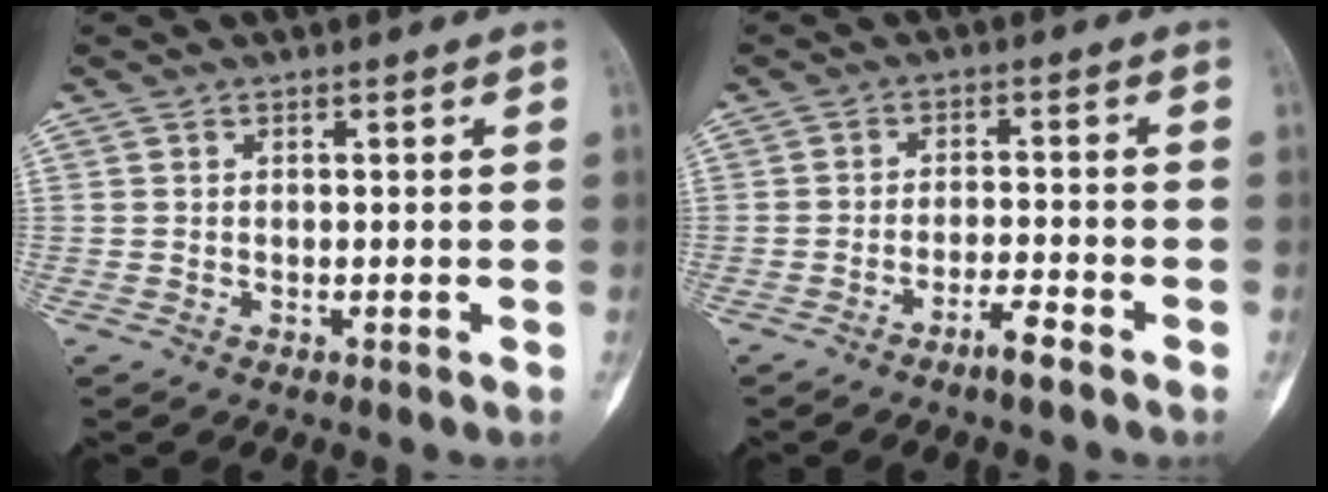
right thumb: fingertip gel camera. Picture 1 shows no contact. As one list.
[{"total": 3.6, "force": [-2.7, 0.3, 2.4], "torque": [-0.045, 0.018, -0.052]}]